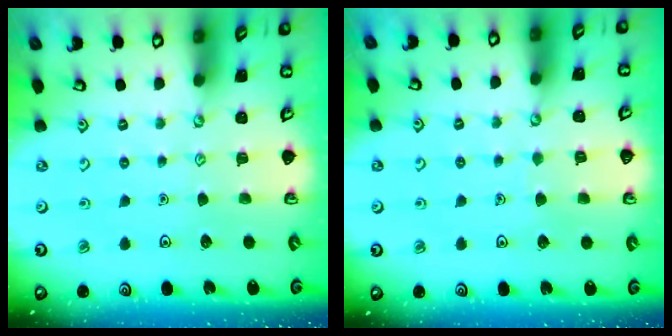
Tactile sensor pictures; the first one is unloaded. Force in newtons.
{"total": 3.6, "press": 3.6, "slide": 0.3}